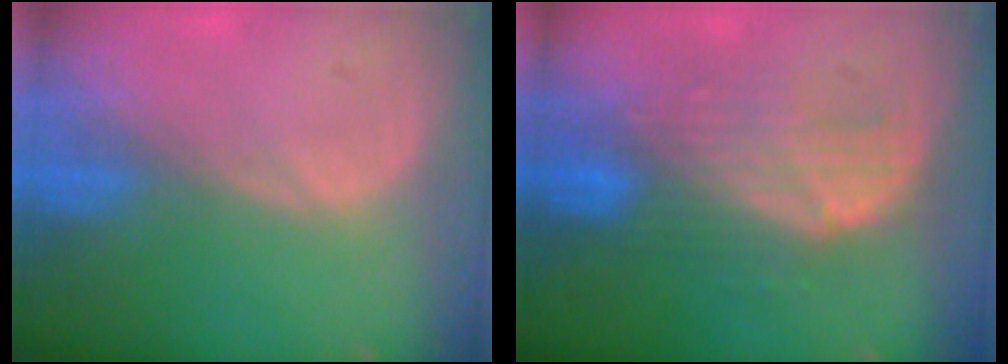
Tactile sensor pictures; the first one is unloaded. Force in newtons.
{"total": 7.8, "press": 7.7, "slide": 1.4}